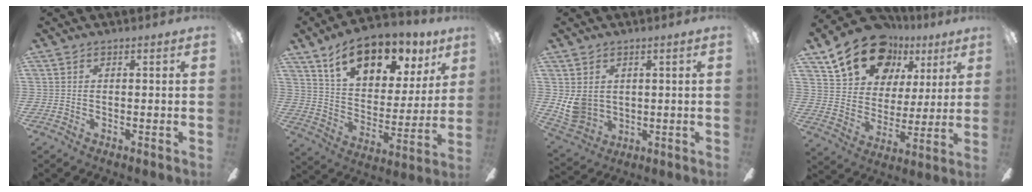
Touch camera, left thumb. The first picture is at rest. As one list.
[{"total": 15.9, "force": [11.0, 8.0, 8.1], "torque": [-0.123, -0.067, 0.193]}, {"total": 7.4, "force": [1.7, 6.5, 3.1], "torque": [-0.081, -0.007, 0.033]}, {"total": 18.7, "force": [11.8, 12.3, 7.7], "torque": [-0.138, -0.056, 0.218]}]